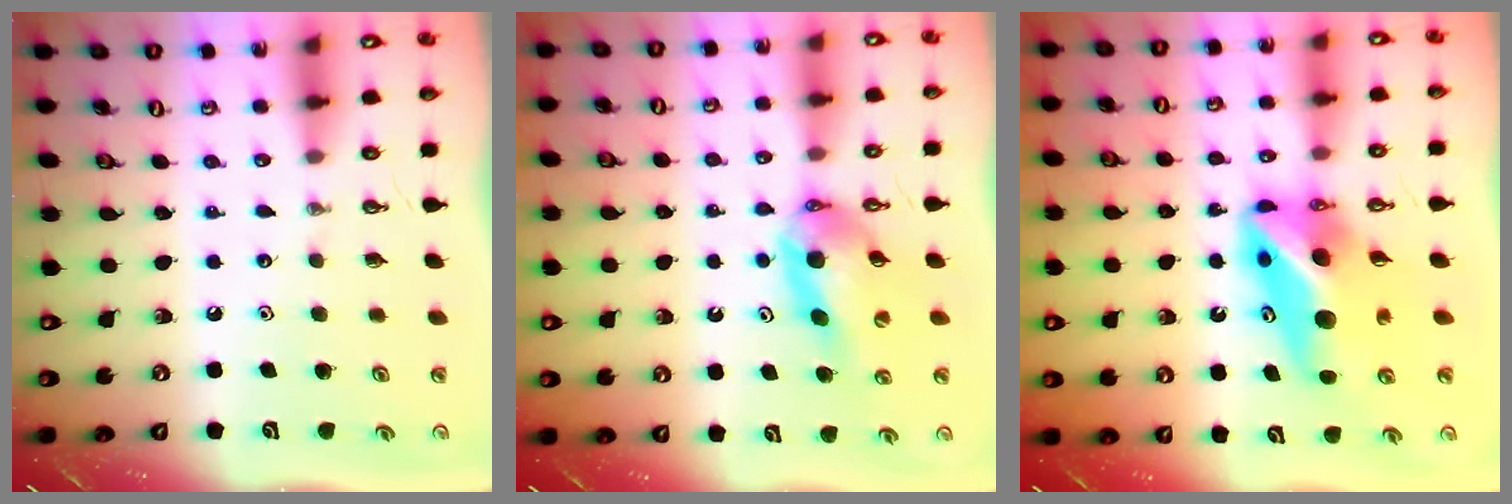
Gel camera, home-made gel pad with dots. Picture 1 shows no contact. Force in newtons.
{"total": 9.8, "press": 9.7, "slide": 1.4}
{"total": 12.9, "press": 12.6, "slide": 2.9}